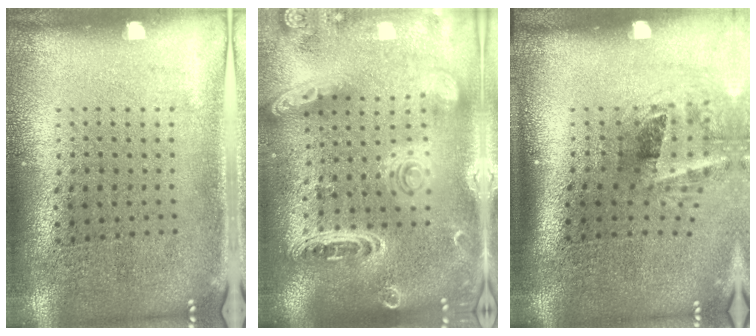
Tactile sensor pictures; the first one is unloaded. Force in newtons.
{"total": 2.2, "press": 2.1, "slide": 0.7}
{"total": 2.1, "press": 1.3, "slide": 1.6}